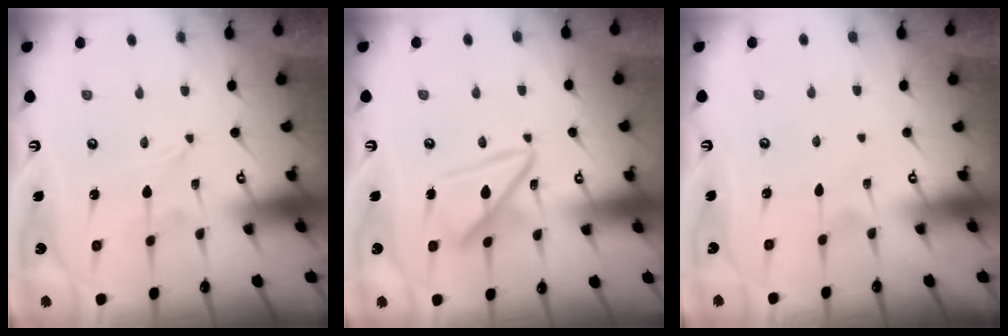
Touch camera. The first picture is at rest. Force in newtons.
{"total": 15.9, "press": 15.9, "slide": 1.7}
{"total": 3.7, "press": 3.7, "slide": 0.3}